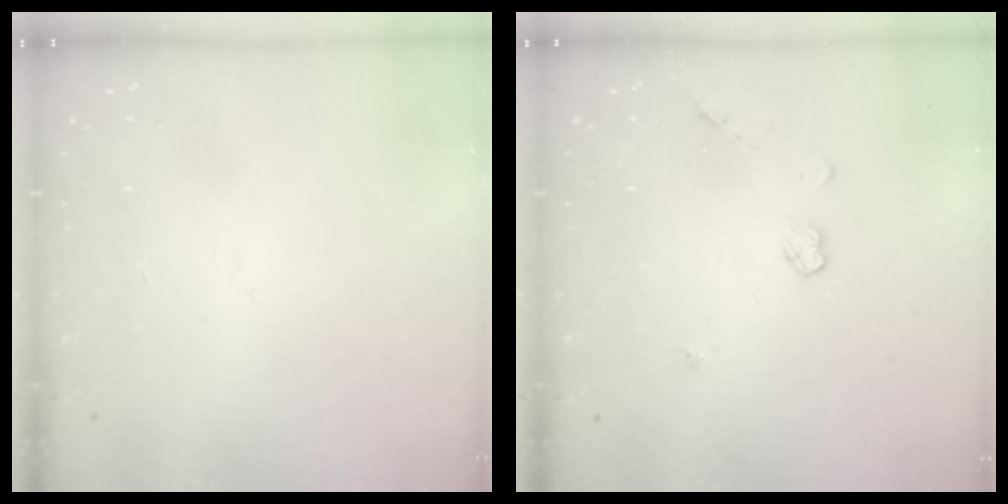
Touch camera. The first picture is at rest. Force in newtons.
{"total": 3.3, "press": 3.2, "slide": 0.4}